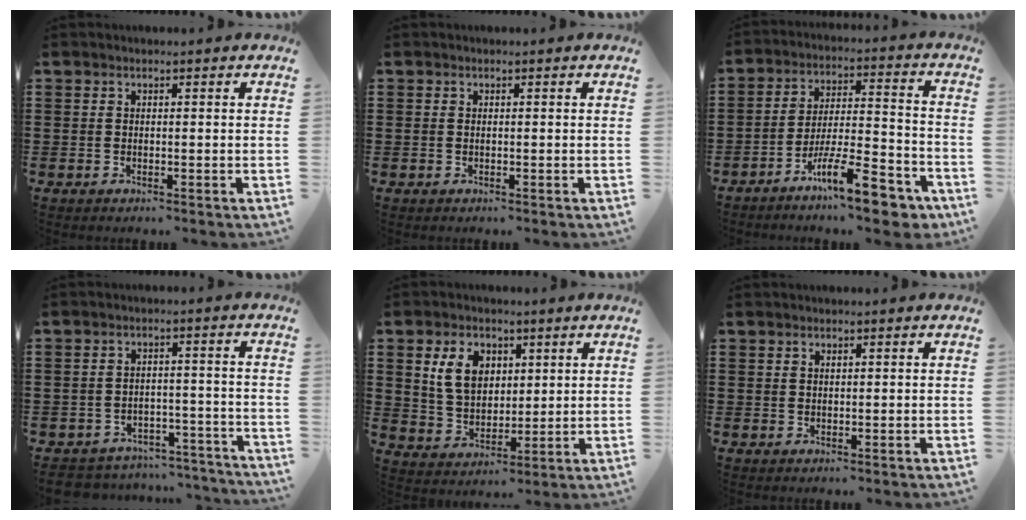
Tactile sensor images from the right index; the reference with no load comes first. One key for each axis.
{"total": 0.0}
{"total": 14.1, "fx": -9.9, "fy": 2.8, "fz": 9.6, "tx": -0.148, "ty": 0.039, "tz": -0.172}
{"total": 4.2, "fx": -4.1, "fy": 0.8, "fz": 0.4, "tx": -0.013, "ty": 0.007, "tz": -0.086}
{"total": 7.7, "fx": 2.7, "fy": 5.5, "fz": 4.7, "tx": -0.104, "ty": 0.009, "tz": 0.044}
{"total": 0.5, "fx": 0.3, "fy": 0.3, "fz": 0.3, "tx": -0.008, "ty": 0.000, "tz": 0.006}